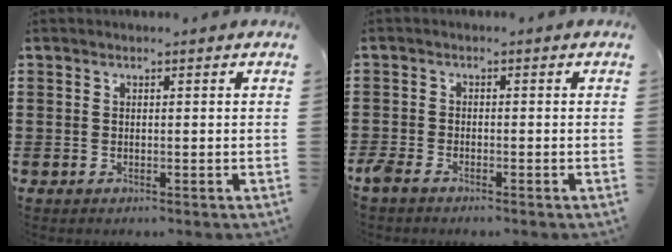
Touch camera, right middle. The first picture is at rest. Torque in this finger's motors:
{"motor_torque": [-0.30, 0.06, 0.08, 0.00]}